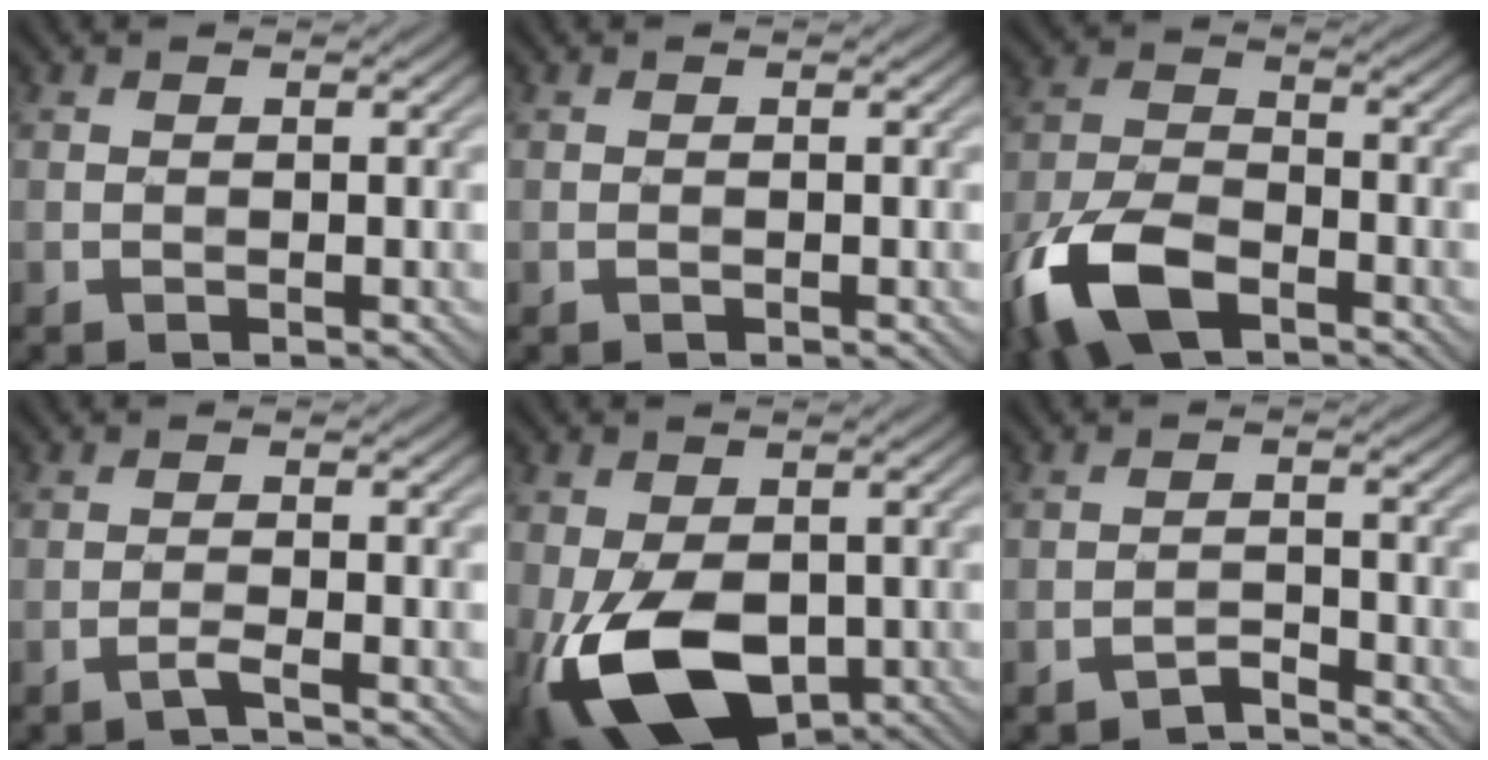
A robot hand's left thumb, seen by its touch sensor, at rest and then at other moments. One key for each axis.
{"total": 0.0}
{"total": 11.1, "fx": -6.5, "fy": 5.1, "fz": 7.4, "tx": -0.172, "ty": -0.013, "tz": -0.140}
{"total": 1.2, "fx": -0.9, "fy": -0.3, "fz": 0.8, "tx": -0.019, "ty": 0.011, "tz": -0.024}
{"total": 12.7, "fx": -4.0, "fy": 7.5, "fz": 9.4, "tx": -0.211, "ty": -0.025, "tz": -0.070}
{"total": 2.0, "fx": -1.9, "fy": 0.2, "fz": 0.5, "tx": -0.006, "ty": 0.011, "tz": -0.040}